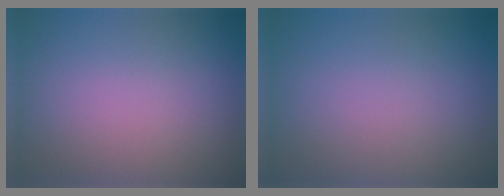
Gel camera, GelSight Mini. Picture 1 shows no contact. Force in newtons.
{"total": 0.0}